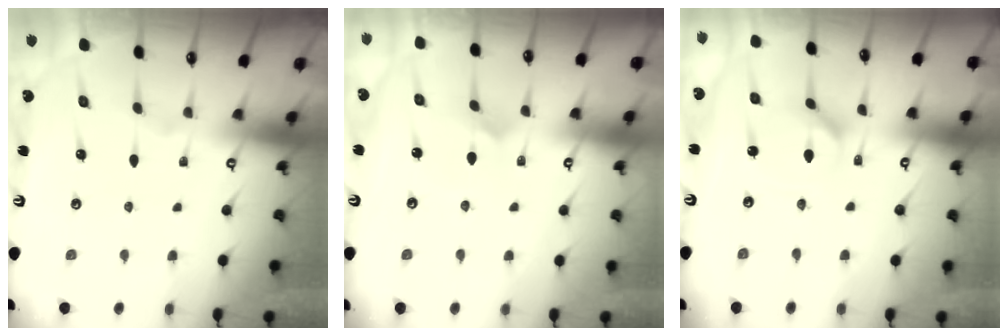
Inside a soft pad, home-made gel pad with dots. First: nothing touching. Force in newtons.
{"total": 2.8, "press": 2.8, "slide": 0.3}
{"total": 4.4, "press": 4.4, "slide": 0.5}